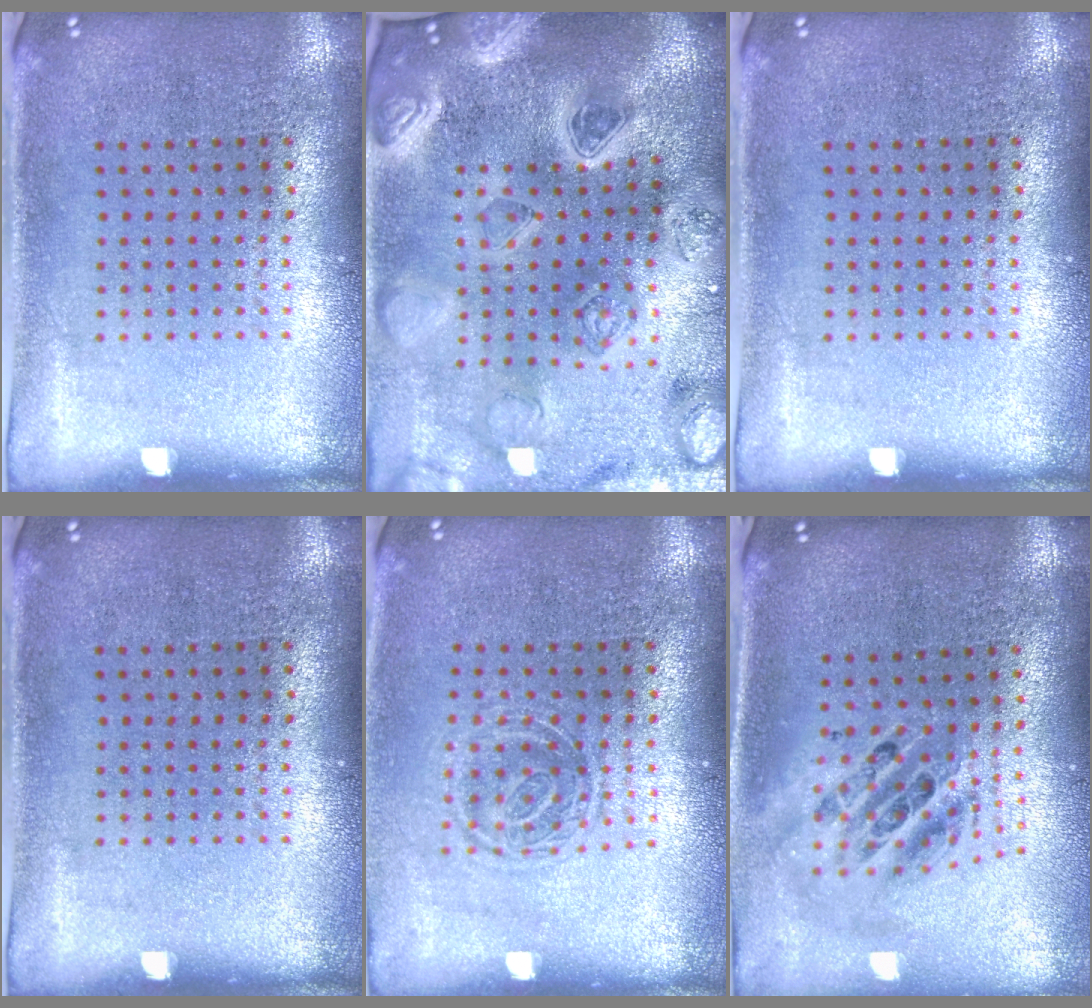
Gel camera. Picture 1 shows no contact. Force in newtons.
{"total": 4.9, "press": 4.2, "slide": 2.5}
{"total": 0.0}
{"total": 0.0}
{"total": 1.2, "press": 1.0, "slide": 0.7}
{"total": 2.1, "press": 1.6, "slide": 1.4}